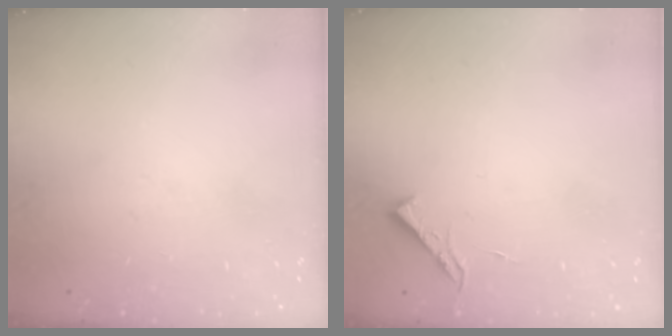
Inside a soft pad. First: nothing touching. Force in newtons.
{"total": 4.3, "press": 4.2, "slide": 0.7}